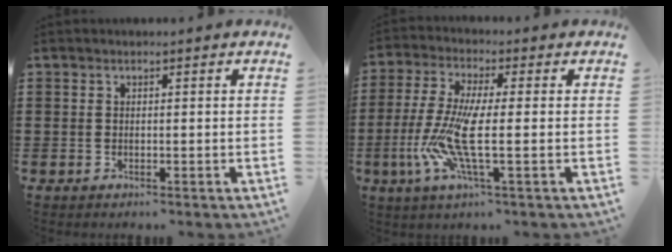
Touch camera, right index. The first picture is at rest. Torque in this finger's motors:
{"motor_torque": [2.14, 0.00, 0.52, 0.19]}